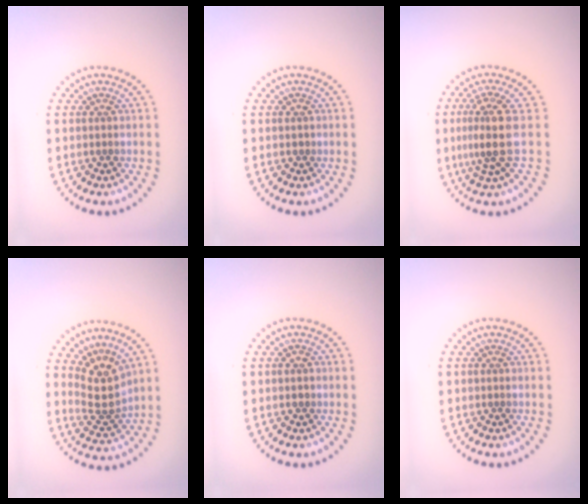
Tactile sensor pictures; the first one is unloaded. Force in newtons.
{"total": 0.7, "press": 0.7, "slide": 0.1}
{"total": 3.8, "press": 3.0, "slide": 2.3}
{"total": 3.4, "press": 2.6, "slide": 2.2}
{"total": 0.9, "press": 0.9, "slide": 0.1}
{"total": 0.0}